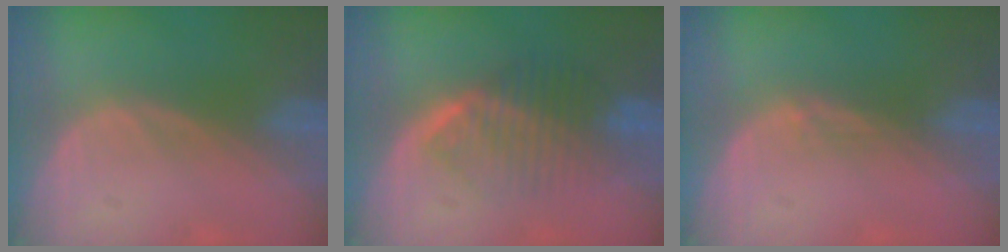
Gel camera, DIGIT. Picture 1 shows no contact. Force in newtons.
{"total": 6.4, "press": 6.3, "slide": 1.0}
{"total": 1.0, "press": 0.7, "slide": 0.7}